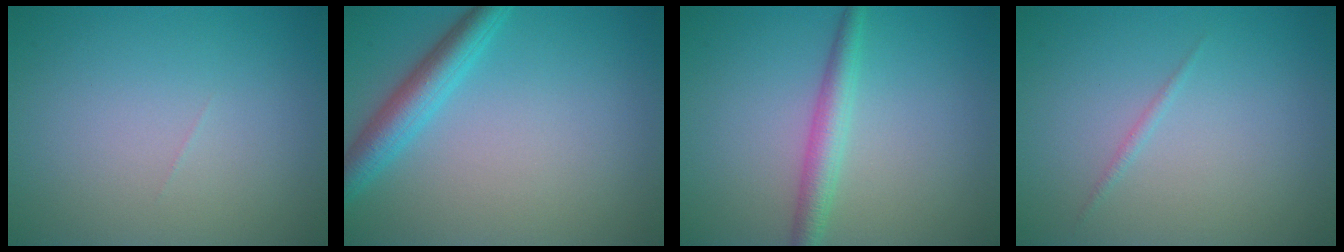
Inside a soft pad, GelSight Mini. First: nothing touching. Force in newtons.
{"total": 3.7, "press": 3.7, "slide": 0.2}
{"total": 2.7, "press": 2.7, "slide": 0.0}
{"total": 0.5, "press": 0.5, "slide": 0.0}